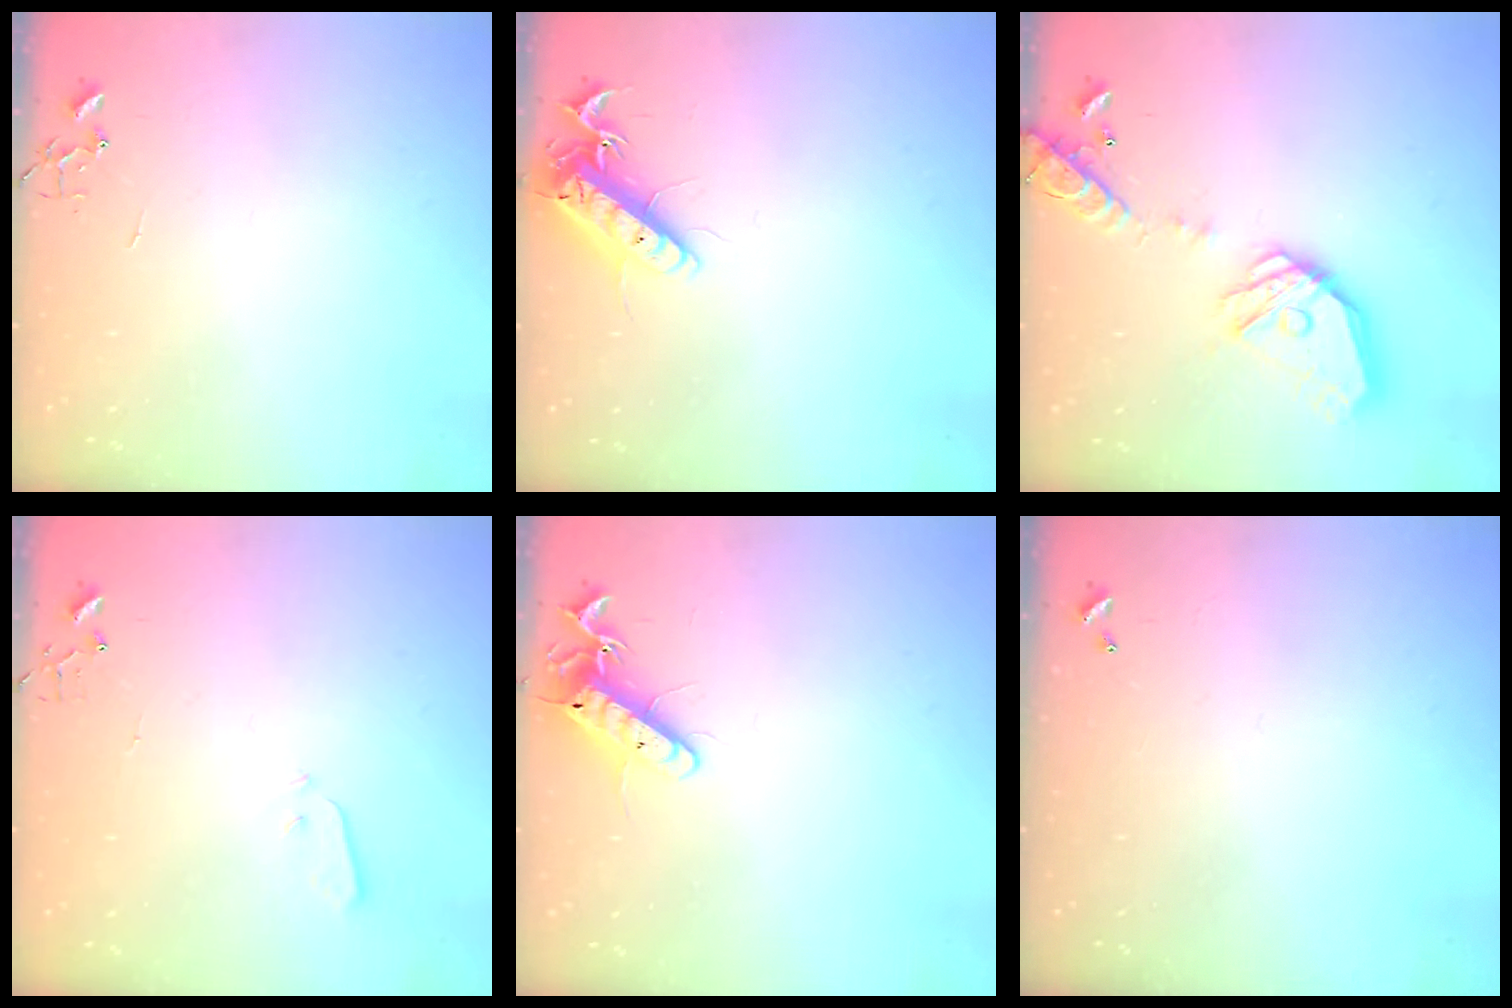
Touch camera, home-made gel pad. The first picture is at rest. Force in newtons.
{"total": 14.2, "press": 14.2, "slide": 1.4}
{"total": 19.0, "press": 18.9, "slide": 2.0}
{"total": 3.0, "press": 3.0, "slide": 0.3}
{"total": 12.8, "press": 12.8, "slide": 0.6}
{"total": 0.0}